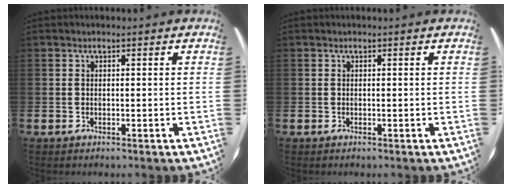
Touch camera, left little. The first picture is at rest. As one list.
[{"total": 0.0}]